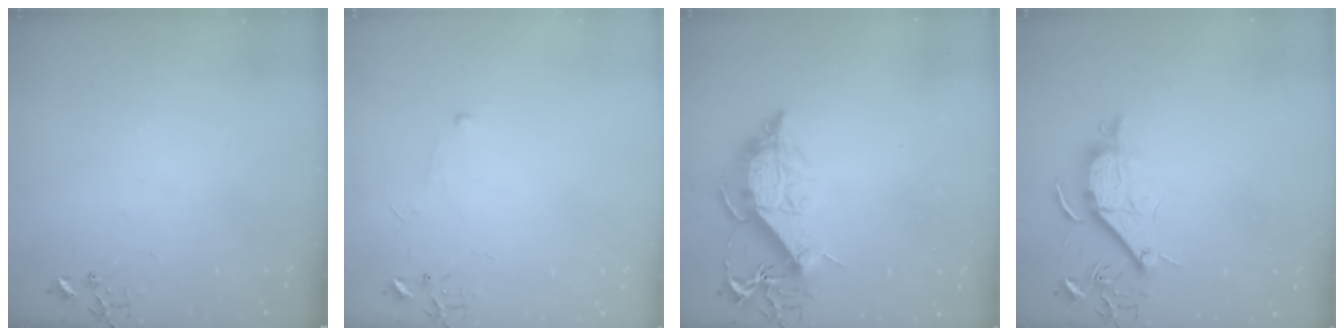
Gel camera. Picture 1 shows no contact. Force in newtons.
{"total": 3.9, "press": 3.8, "slide": 0.4}
{"total": 14.4, "press": 14.4, "slide": 1.2}
{"total": 9.3, "press": 9.2, "slide": 1.1}